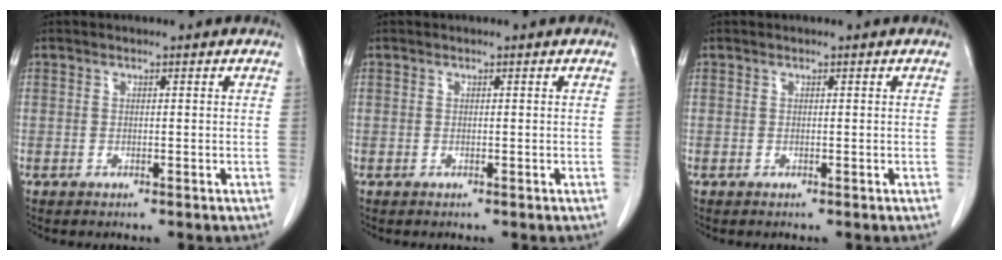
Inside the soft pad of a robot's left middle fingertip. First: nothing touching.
{"total": 0.0}
{"total": 0.0}